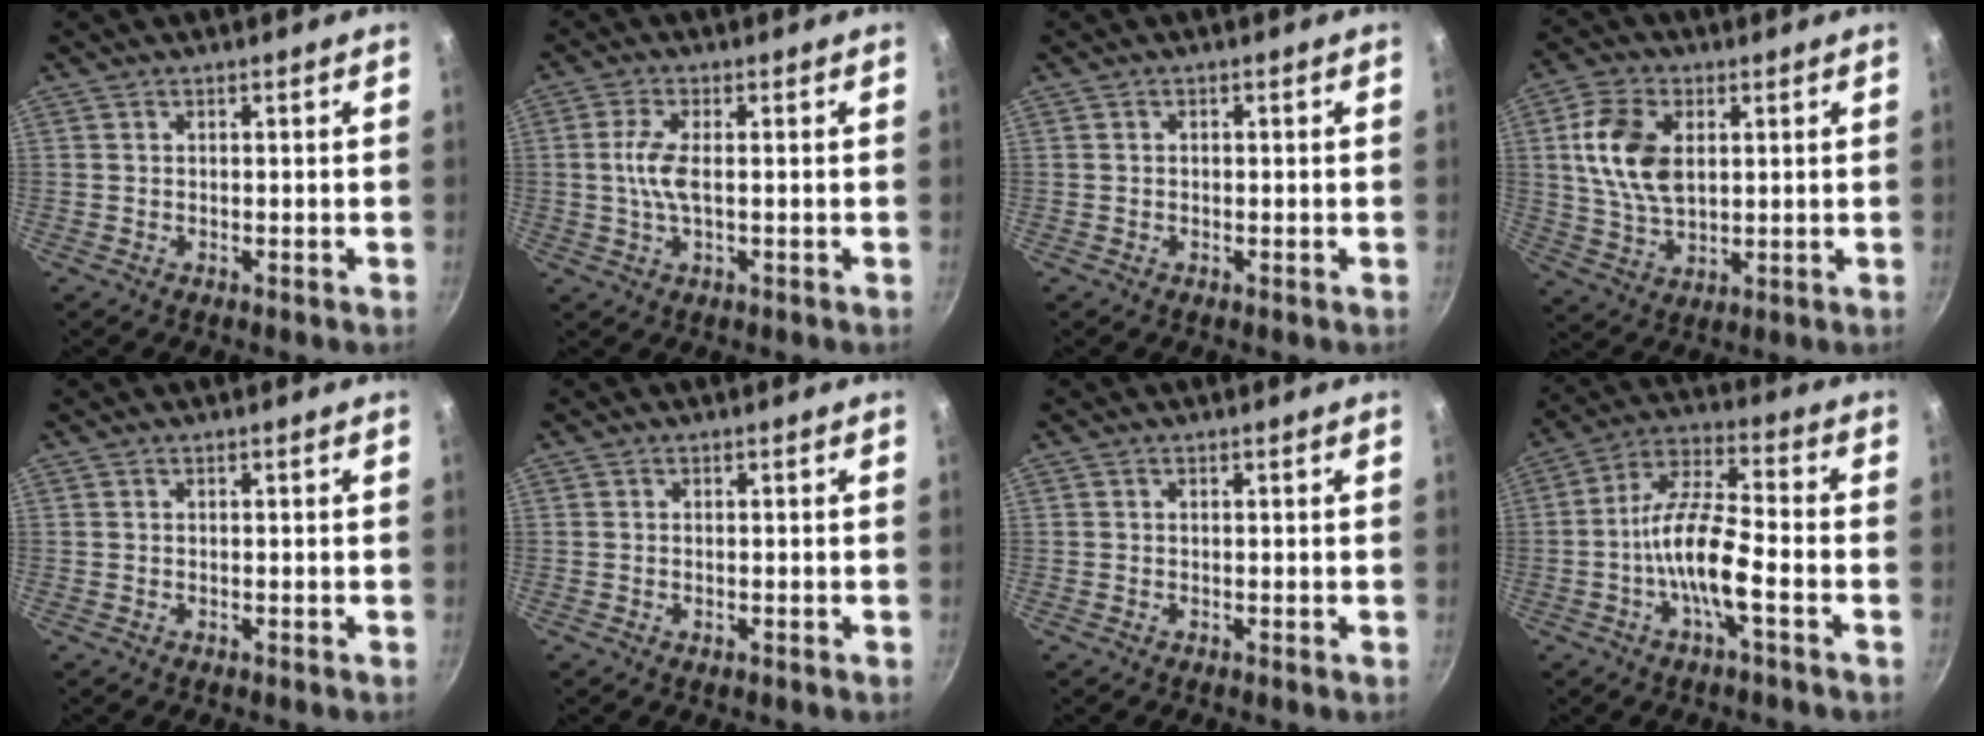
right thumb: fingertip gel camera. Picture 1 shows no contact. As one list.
[{"total": 5.1, "force": [0.0, 1.8, 4.8], "torque": [-0.113, 0.003, -0.003]}, {"total": 0.0}, {"total": 12.0, "force": [2.5, 7.6, 9.0], "torque": [-0.159, -0.003, 0.048]}, {"total": 0.0}, {"total": 0.6, "force": [-0.2, 0.3, 0.6], "torque": [-0.010, 0.001, -0.003]}, {"total": 0.0}, {"total": 12.1, "force": [-3.6, 3.4, 11.1], "torque": [-0.206, 0.041, -0.079]}]